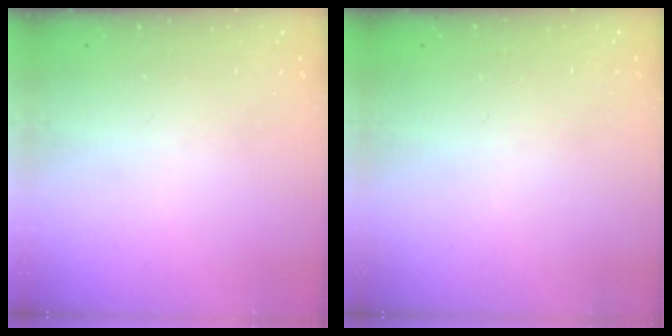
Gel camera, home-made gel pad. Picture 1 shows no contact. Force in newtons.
{"total": 2.5, "press": 2.5, "slide": 0.2}